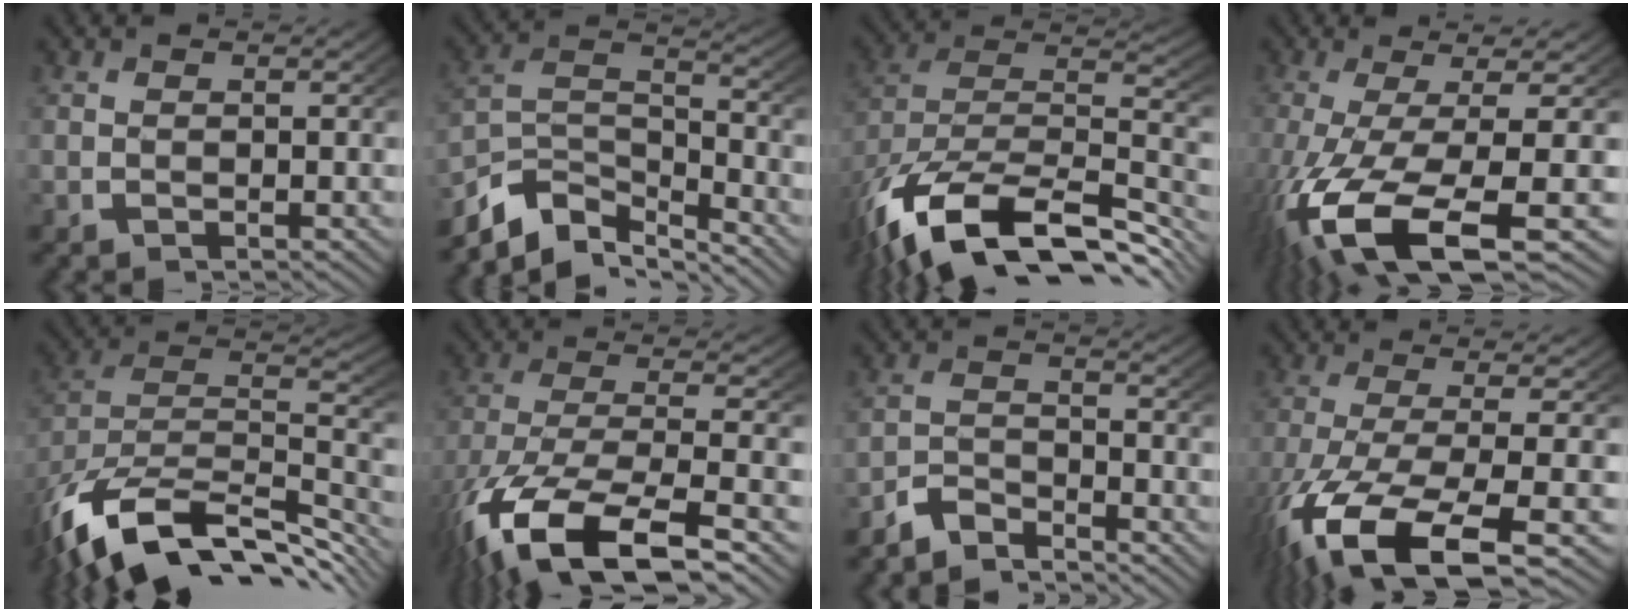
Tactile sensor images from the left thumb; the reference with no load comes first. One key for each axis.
{"total": 8.9, "fx": -5.0, "fy": 5.4, "fz": 5.0, "tx": -0.112, "ty": -0.028, "tz": -0.080}
{"total": 16.1, "fx": -7.4, "fy": 9.5, "fz": 10.8, "tx": -0.229, "ty": -0.049, "tz": -0.095}
{"total": 11.6, "fx": -3.3, "fy": 4.8, "fz": 10.0, "tx": -0.219, "ty": -0.035, "tz": -0.024}
{"total": 14.8, "fx": -7.5, "fy": 8.3, "fz": 9.6, "tx": -0.201, "ty": -0.041, "tz": -0.098}
{"total": 12.3, "fx": -5.7, "fy": 5.5, "fz": 9.4, "tx": -0.211, "ty": -0.042, "tz": -0.061}
{"total": 3.3, "fx": -3.1, "fy": 1.0, "fz": 0.9, "tx": -0.012, "ty": -0.003, "tz": -0.063}
{"total": 11.2, "fx": -4.8, "fy": 4.6, "fz": 9.1, "tx": -0.207, "ty": -0.036, "tz": -0.046}